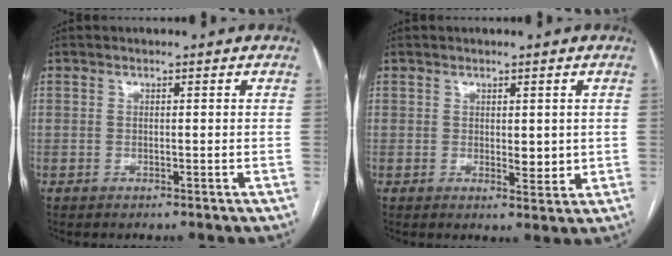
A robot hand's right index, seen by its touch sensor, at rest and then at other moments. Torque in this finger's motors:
{"motor_torque": [-0.02, 0.52, 0.12, 0.06]}